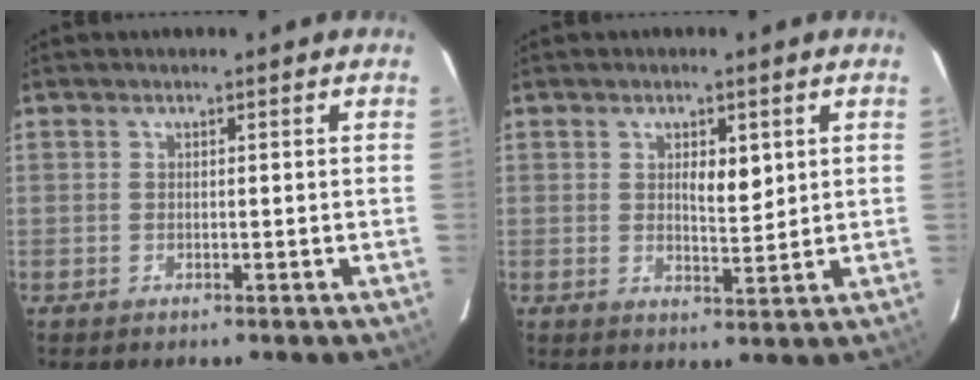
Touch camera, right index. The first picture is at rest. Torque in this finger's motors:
{"motor_torque": [0.11, 0.11, 0.07, 0.05]}